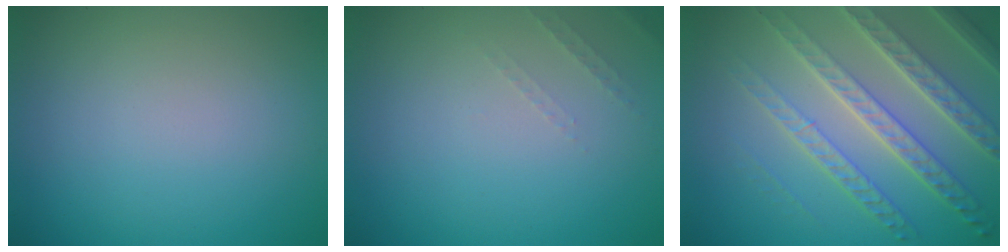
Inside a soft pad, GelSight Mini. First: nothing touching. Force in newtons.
{"total": 0.9, "press": 0.9, "slide": 0.3}
{"total": 7.8, "press": 5.4, "slide": 5.6}